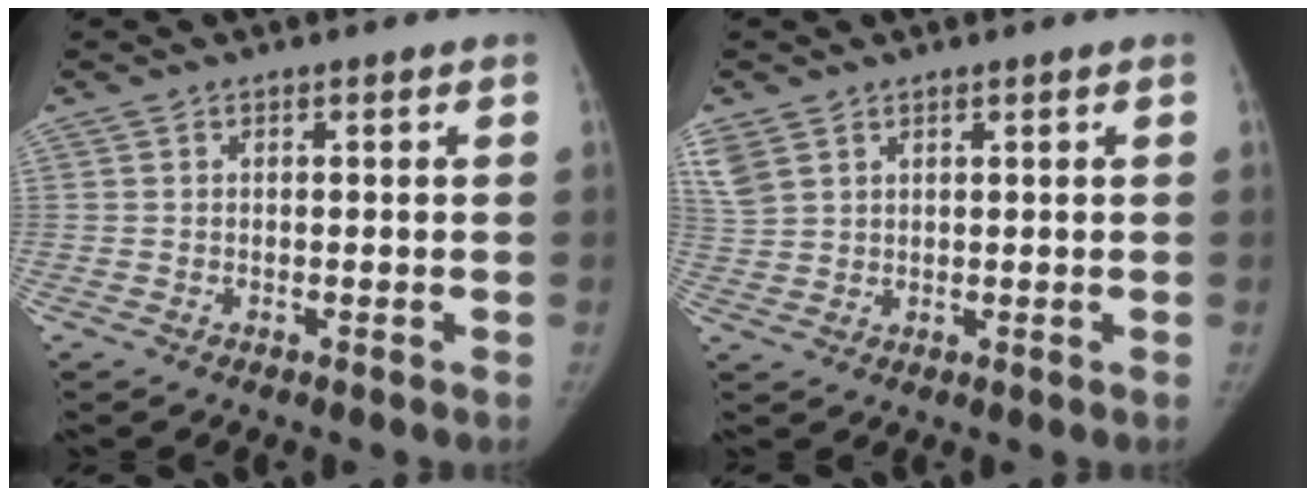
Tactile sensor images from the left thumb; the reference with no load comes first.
{"total": 6.6, "force": [3.8, 4.4, 3.1], "torque": [-0.086, 0.005, 0.087]}